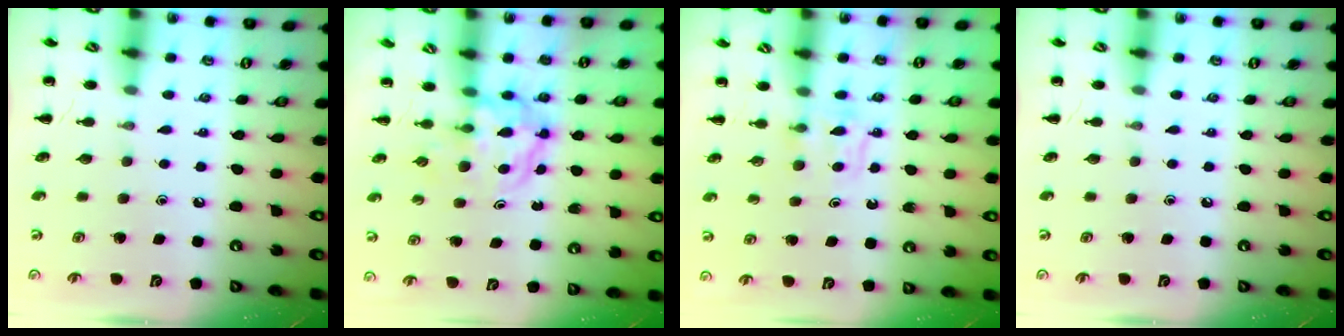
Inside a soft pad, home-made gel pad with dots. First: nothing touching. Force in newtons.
{"total": 3.8, "press": 3.8, "slide": 0.5}
{"total": 4.7, "press": 4.5, "slide": 1.3}
{"total": 0.0}